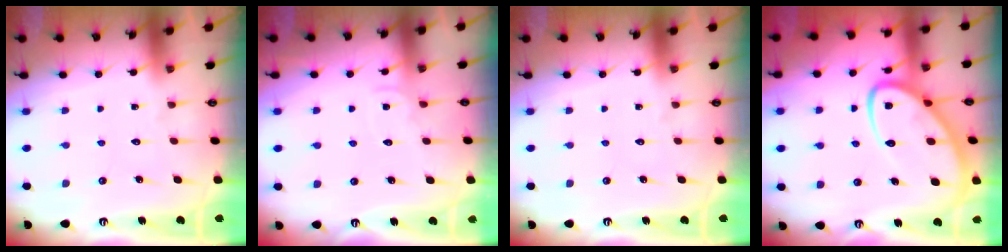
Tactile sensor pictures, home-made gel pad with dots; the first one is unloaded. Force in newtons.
{"total": 5.1, "press": 5.1, "slide": 0.5}
{"total": 0.0}
{"total": 12.2, "press": 12.2, "slide": 1.1}